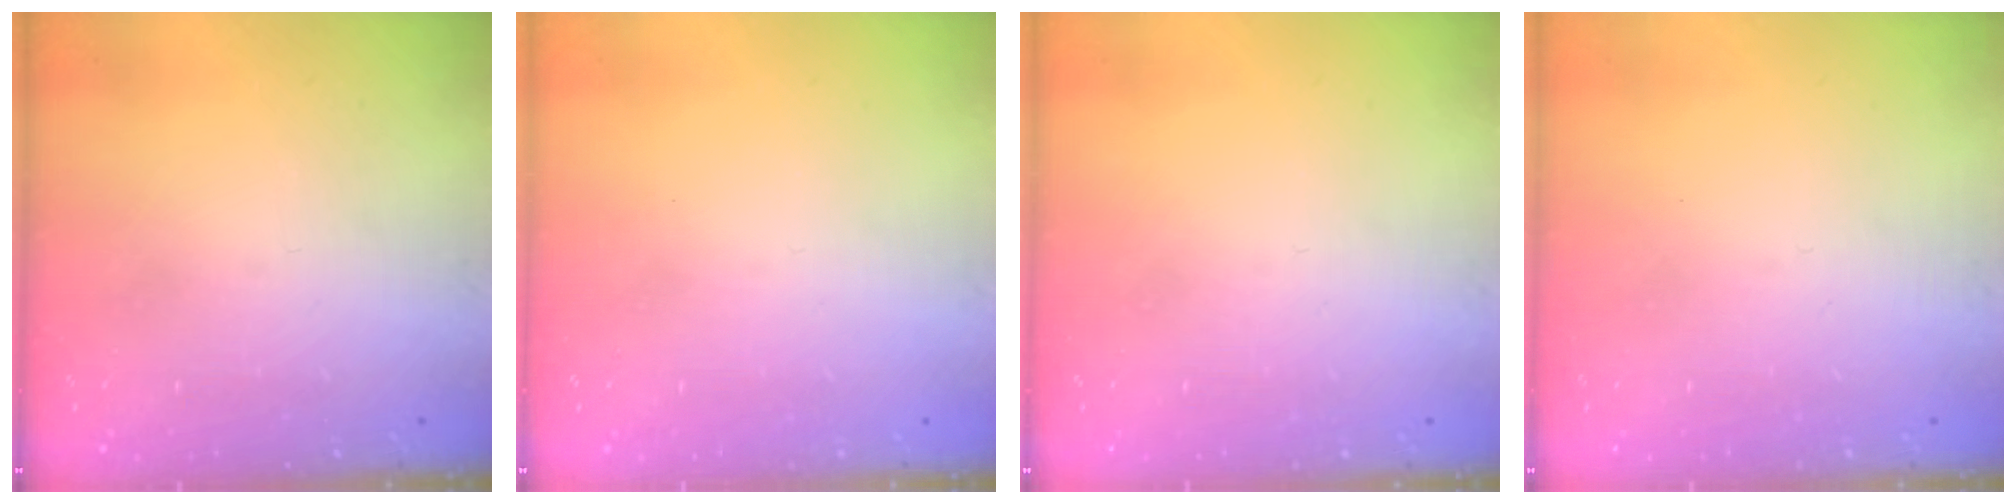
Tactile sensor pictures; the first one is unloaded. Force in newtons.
{"total": 0.0}
{"total": 0.0}
{"total": 0.0}